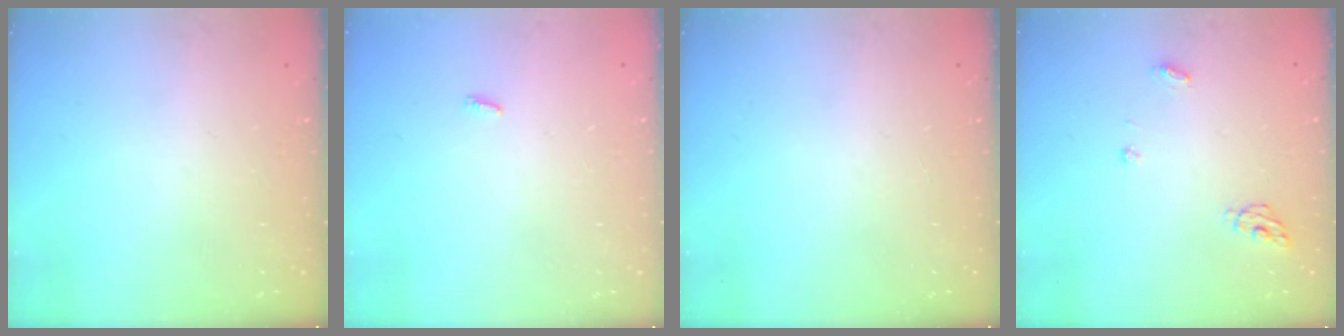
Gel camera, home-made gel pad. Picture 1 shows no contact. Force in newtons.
{"total": 2.3, "press": 2.3, "slide": 0.3}
{"total": 0.0}
{"total": 5.2, "press": 5.2, "slide": 0.3}